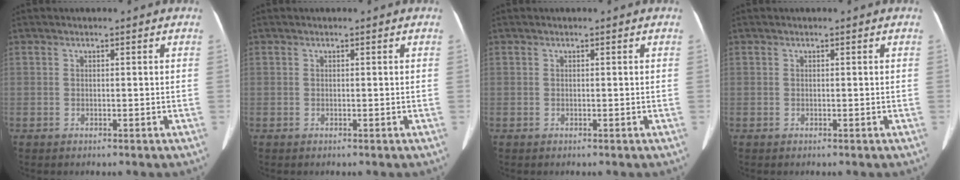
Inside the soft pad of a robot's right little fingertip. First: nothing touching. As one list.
[{"total": 0.0}, {"total": 0.0}, {"total": 0.0}]